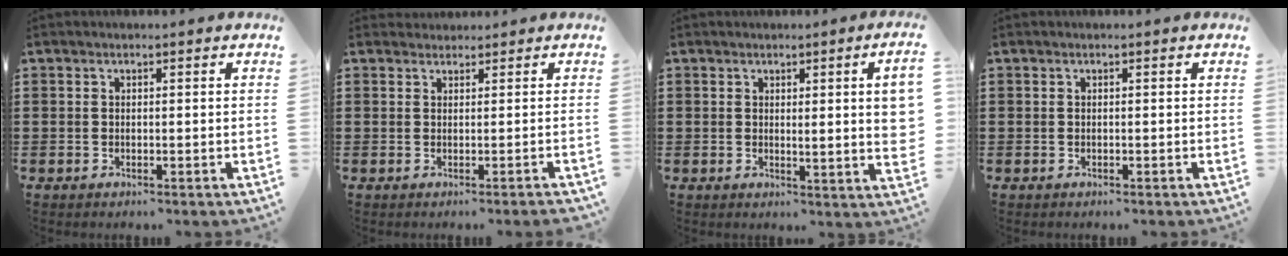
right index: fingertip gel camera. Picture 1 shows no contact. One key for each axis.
{"total": 0.5, "fx": 0.5, "fy": 0.0, "fz": -0.1, "tx": -0.003, "ty": 0.000, "tz": 0.011}
{"total": 4.6, "fx": 1.2, "fy": 0.1, "fz": 4.4, "tx": -0.065, "ty": -0.012, "tz": 0.017}
{"total": 0.0}